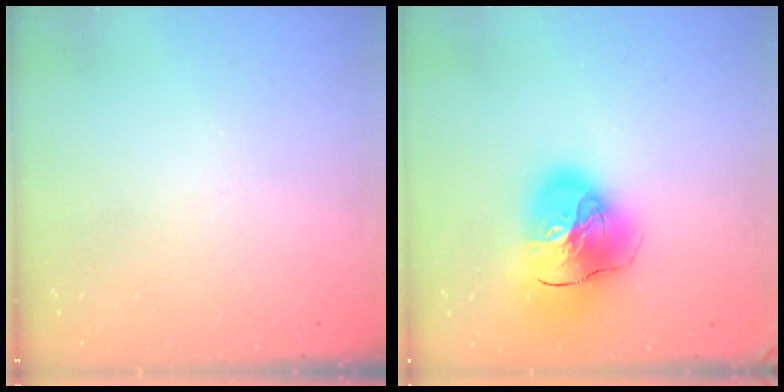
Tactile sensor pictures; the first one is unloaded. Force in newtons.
{"total": 17.4, "press": 17.2, "slide": 2.3}